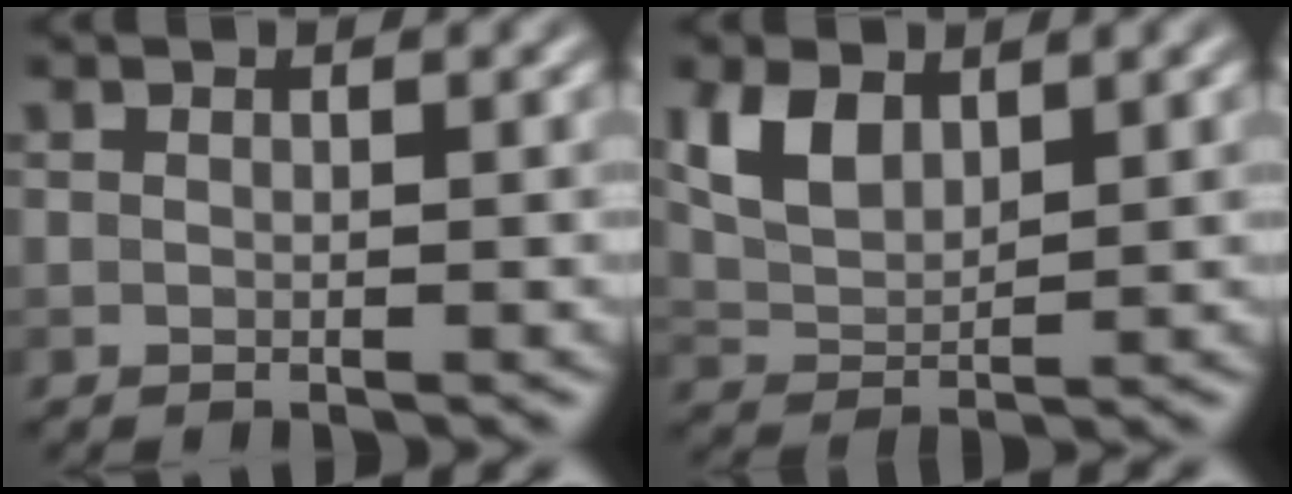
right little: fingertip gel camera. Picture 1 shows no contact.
{"total": 4.0, "force": [2.2, 2.3, 2.5], "torque": [-0.060, 0.001, 0.045]}